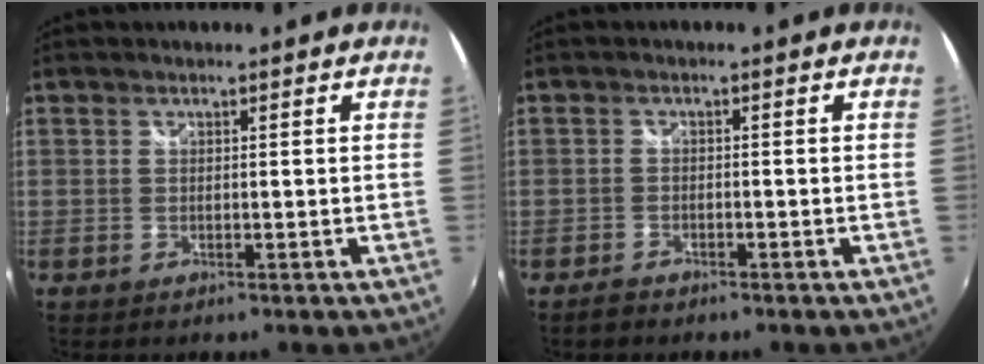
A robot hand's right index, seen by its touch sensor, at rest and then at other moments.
{"total": 2.1, "force": [-1.8, 0.9, 0.5], "torque": [-0.018, -0.001, -0.035]}